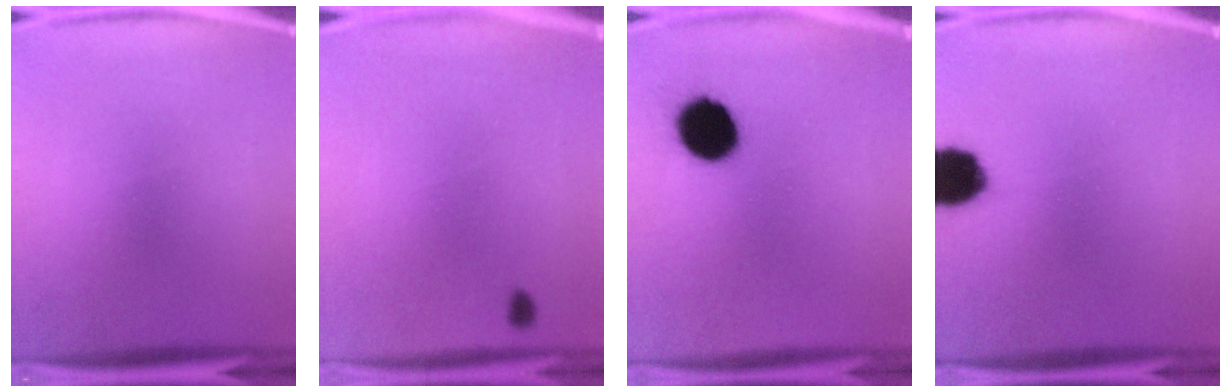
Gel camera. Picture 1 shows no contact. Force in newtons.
{"total": 0.7}
{"total": 11.7}
{"total": 10.3}